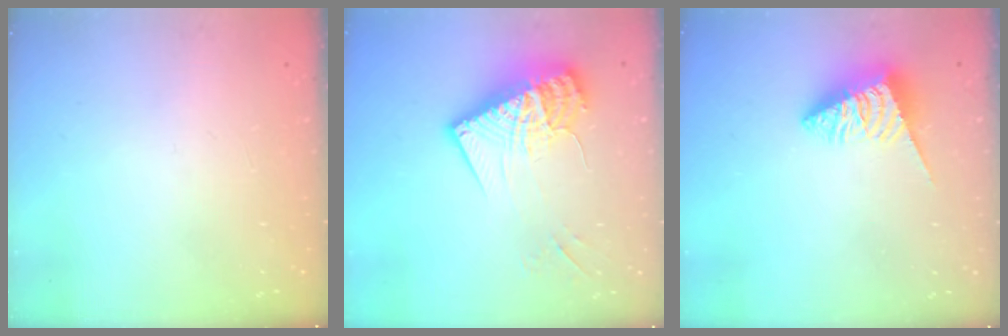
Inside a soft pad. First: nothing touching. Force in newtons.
{"total": 18.3, "press": 18.2, "slide": 1.8}
{"total": 3.7, "press": 3.7, "slide": 0.1}